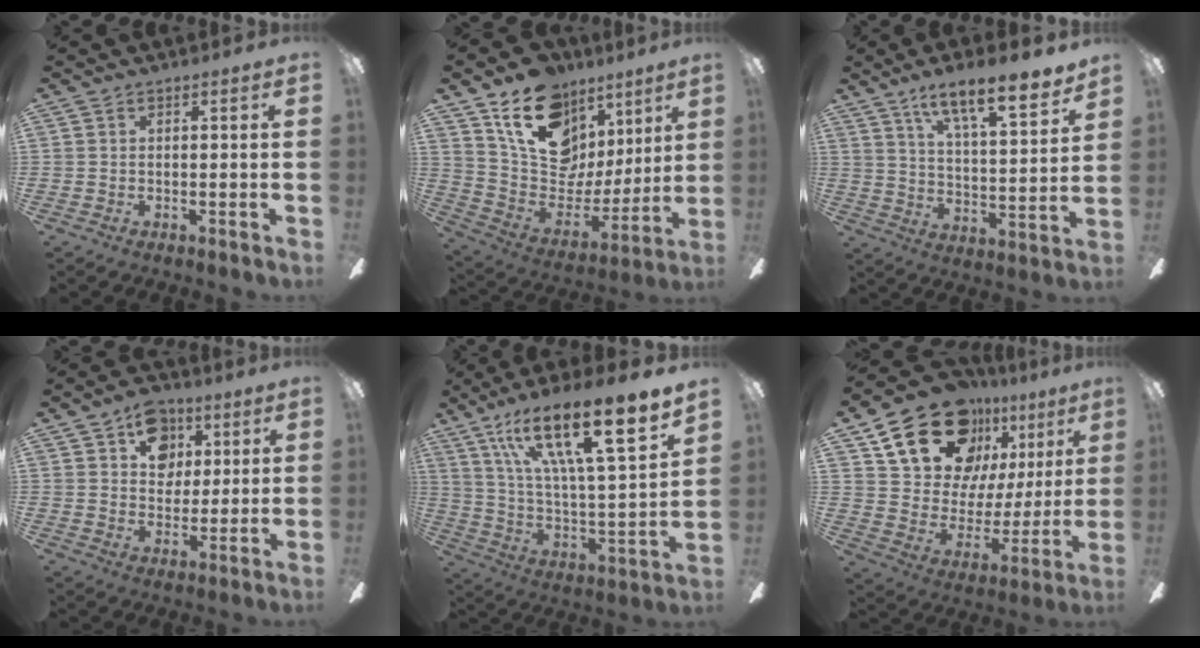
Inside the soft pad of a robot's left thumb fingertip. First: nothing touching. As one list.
[{"total": 19.2, "force": [10.9, 12.8, 9.2], "torque": [-0.157, -0.058, 0.202]}, {"total": 14.1, "force": [11.4, 3.0, 7.7], "torque": [-0.125, -0.073, 0.191]}, {"total": 10.6, "force": [4.9, 8.2, 4.7], "torque": [-0.050, -0.009, 0.086]}, {"total": 22.2, "force": [14.6, 4.7, 16.0], "torque": [-0.277, -0.090, 0.235]}, {"total": 23.4, "force": [14.7, 14.7, 10.8], "torque": [-0.188, -0.076, 0.279]}]